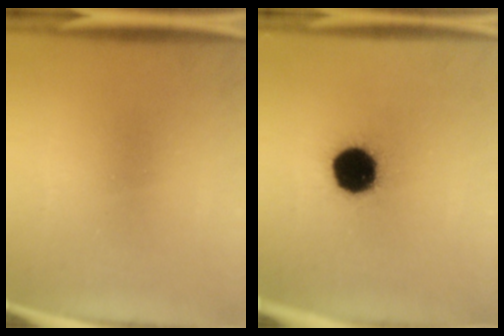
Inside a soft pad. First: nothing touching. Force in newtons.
{"total": 17.2}